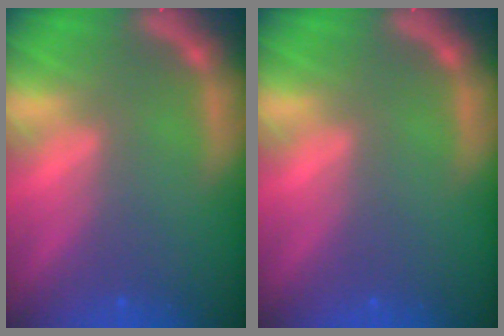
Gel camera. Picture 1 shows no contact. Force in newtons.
{"total": 0.0}